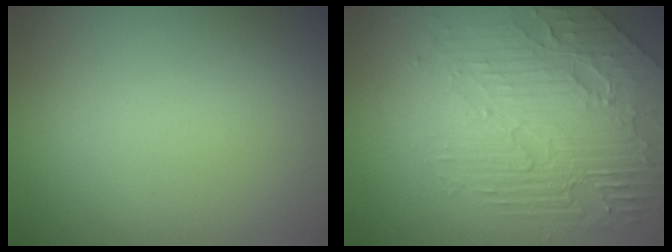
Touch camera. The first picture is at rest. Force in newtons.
{"total": 7.9, "press": 5.4, "slide": 5.8}